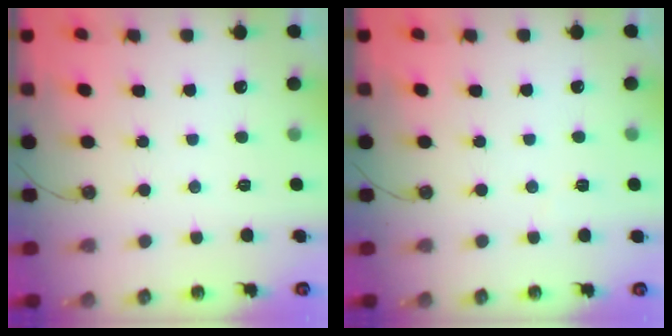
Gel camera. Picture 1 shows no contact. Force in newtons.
{"total": 1.8, "press": 1.7, "slide": 0.6}